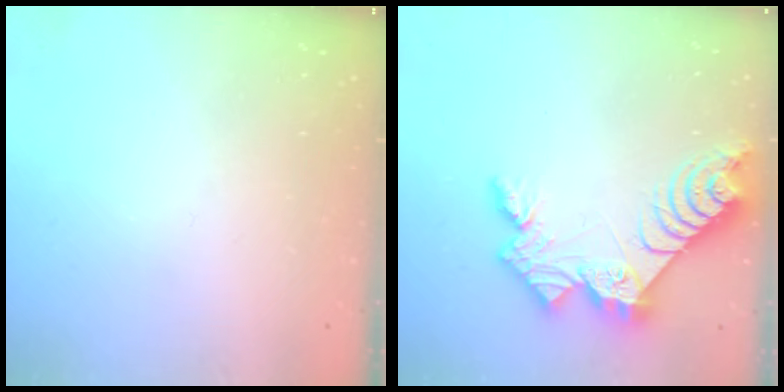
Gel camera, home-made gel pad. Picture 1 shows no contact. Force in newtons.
{"total": 11.2, "press": 11.2, "slide": 0.8}